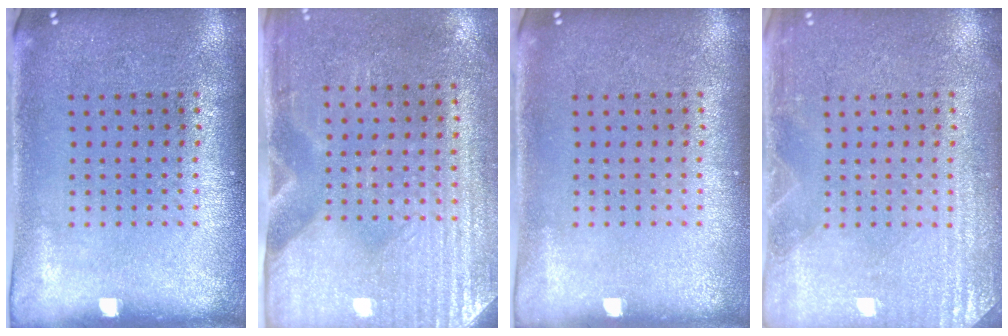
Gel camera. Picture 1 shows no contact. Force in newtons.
{"total": 2.9, "press": 2.6, "slide": 1.5}
{"total": 0.0}
{"total": 2.9, "press": 2.9, "slide": 0.5}